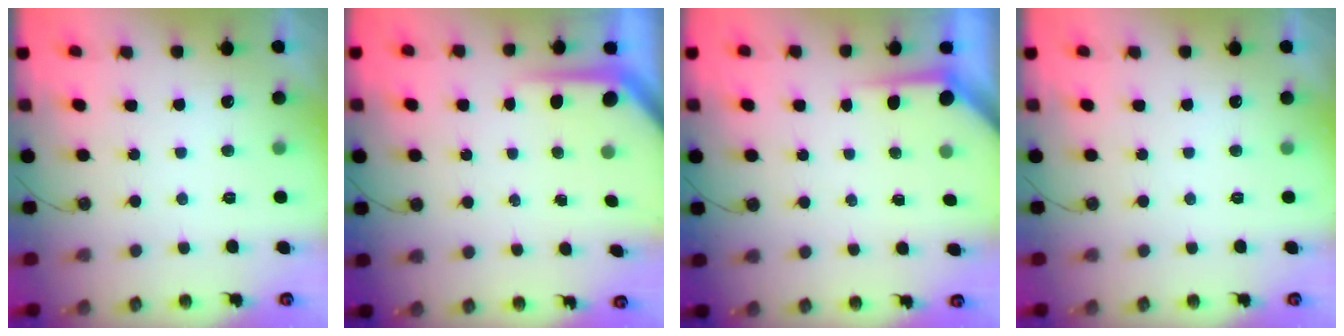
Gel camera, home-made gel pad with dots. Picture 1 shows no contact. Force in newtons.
{"total": 5.5, "press": 5.5, "slide": 0.2}
{"total": 3.6, "press": 3.6, "slide": 0.4}
{"total": 0.0}